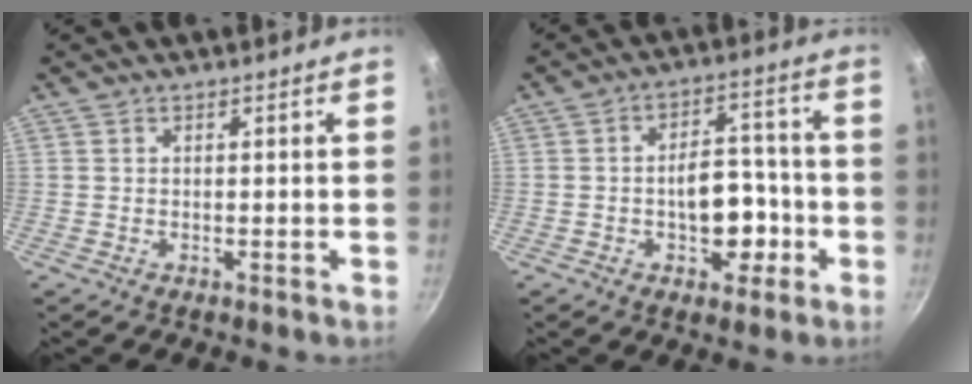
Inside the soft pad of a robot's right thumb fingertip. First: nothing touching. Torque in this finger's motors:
{"motor_torque": [1.83, 1.59, 1.68, -0.52, 0.43]}